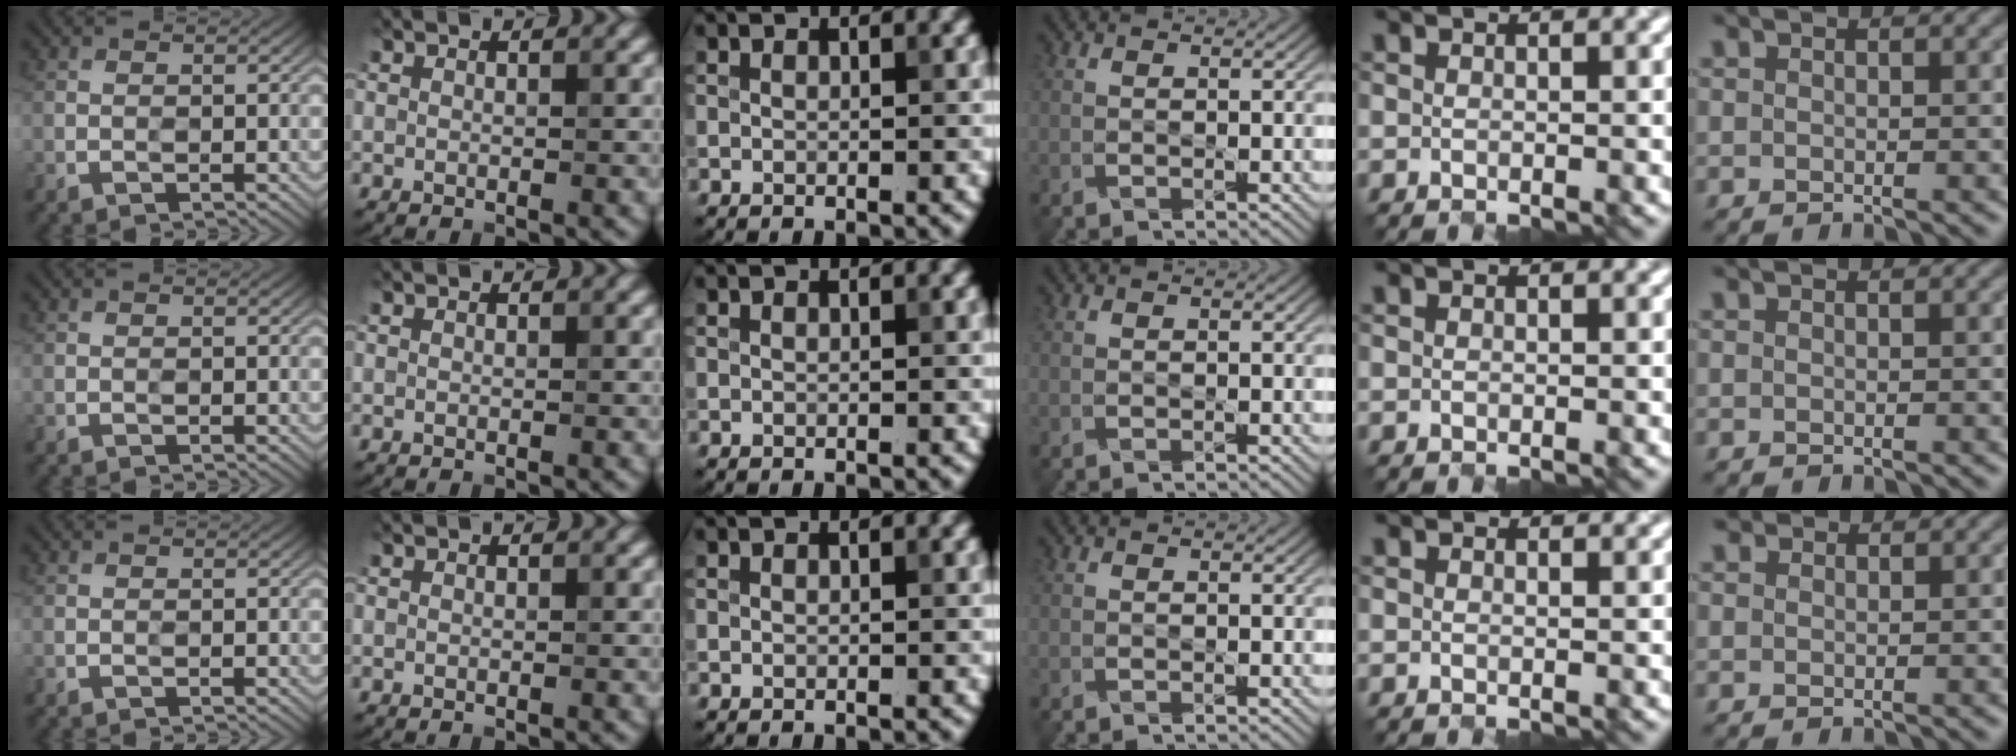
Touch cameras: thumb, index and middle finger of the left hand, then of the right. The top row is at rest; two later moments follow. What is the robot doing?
{"motion": "close", "object": "pencil case"}